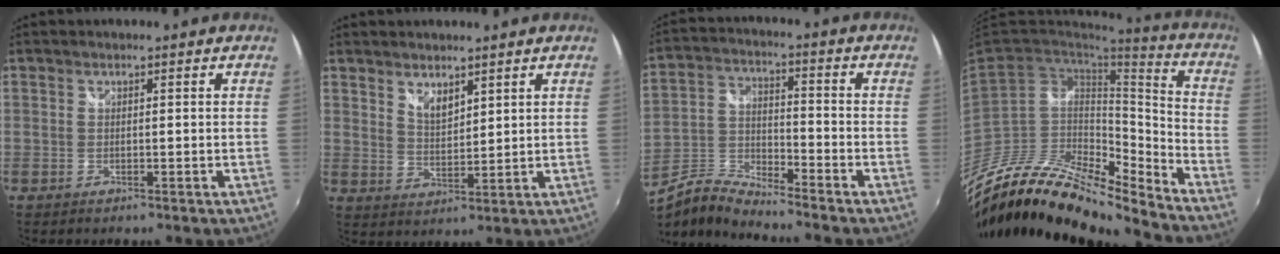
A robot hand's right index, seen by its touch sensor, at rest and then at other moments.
{"total": 4.2, "force": [3.2, 1.7, 2.1], "torque": [-0.031, -0.002, 0.057]}
{"total": 7.9, "force": [-6.9, 1.4, 3.7], "torque": [-0.080, 0.002, -0.145]}
{"total": 19.9, "force": [-17.1, 5.0, 9.0], "torque": [-0.164, -0.011, -0.317]}